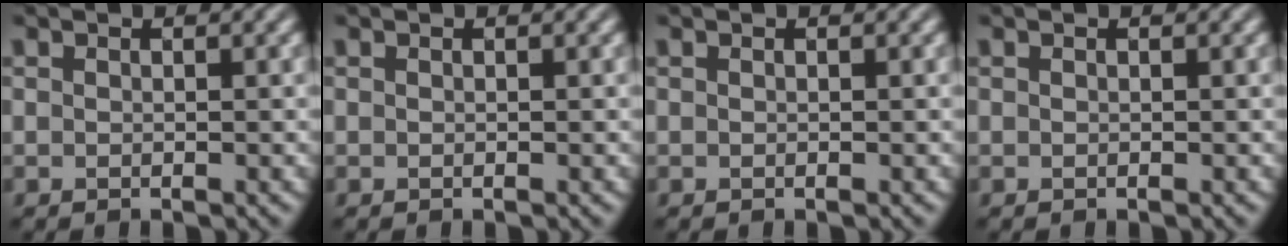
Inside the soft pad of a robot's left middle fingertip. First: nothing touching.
{"total": 0.0}
{"total": 0.0}
{"total": 0.0}